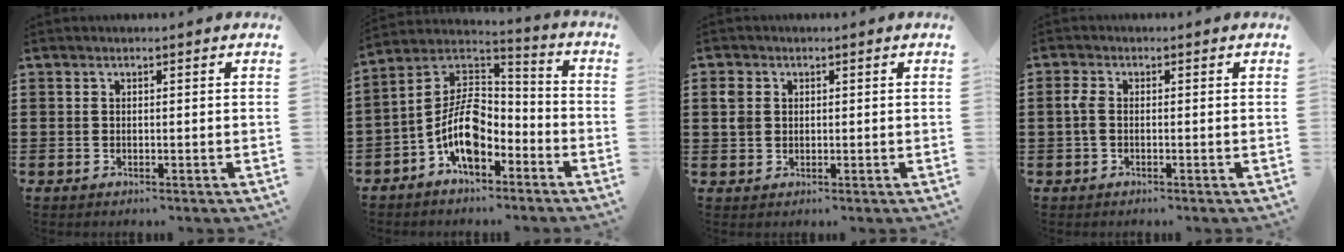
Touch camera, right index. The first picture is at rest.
{"total": 10.0, "force": [-4.3, 5.5, 7.2], "torque": [-0.178, -0.009, -0.091]}
{"total": 2.2, "force": [0.6, 1.9, 0.9], "torque": [-0.025, 0.010, 0.009]}
{"total": 2.0, "force": [-0.3, 1.0, 1.8], "torque": [-0.050, -0.005, -0.011]}